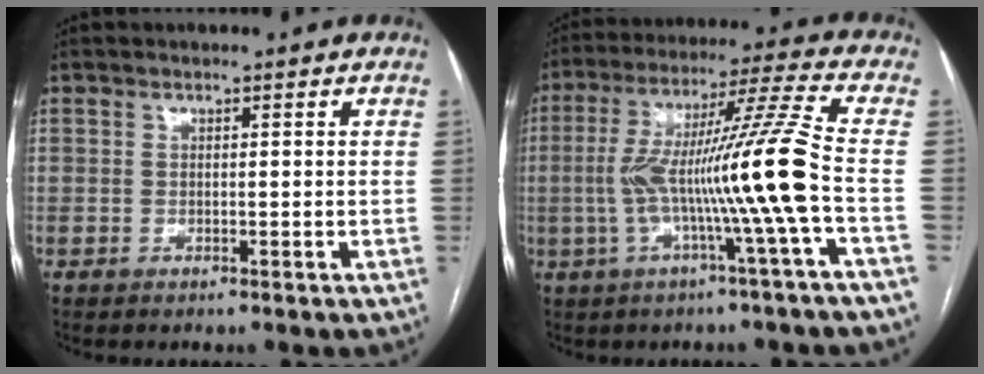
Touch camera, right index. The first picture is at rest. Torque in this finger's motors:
{"motor_torque": [2.14, 0.00, 1.05, 0.21]}